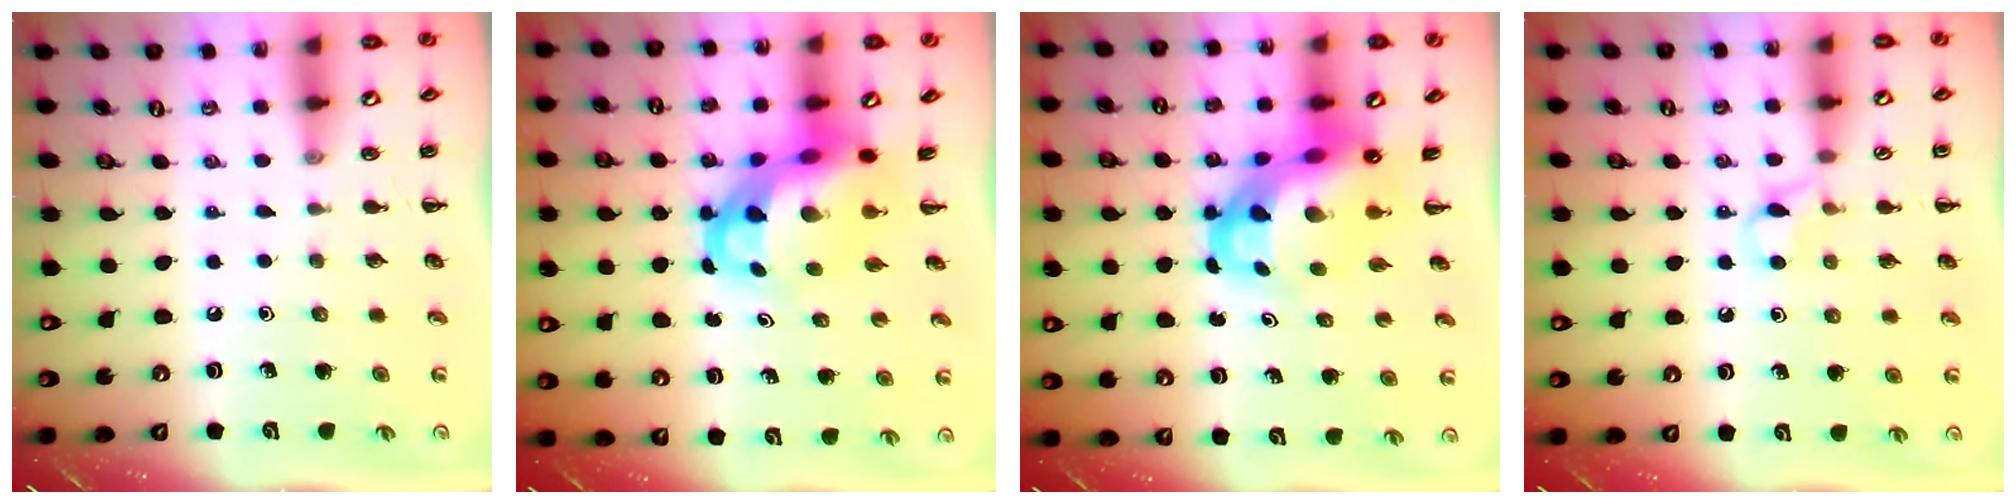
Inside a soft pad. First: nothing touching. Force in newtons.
{"total": 8.0, "press": 7.7, "slide": 2.0}
{"total": 6.3, "press": 6.2, "slide": 1.0}
{"total": 4.3, "press": 4.0, "slide": 1.5}